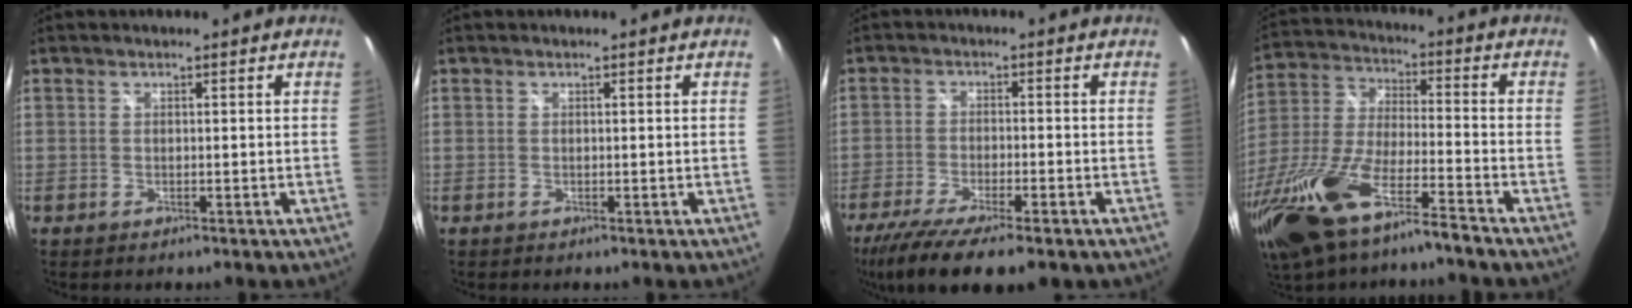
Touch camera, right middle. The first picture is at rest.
{"total": 0.0}
{"total": 13.6, "force": [-9.9, 2.7, 9.0], "torque": [-0.185, -0.053, -0.163]}
{"total": 20.2, "force": [-13.7, 4.5, 14.2], "torque": [-0.311, -0.039, -0.260]}